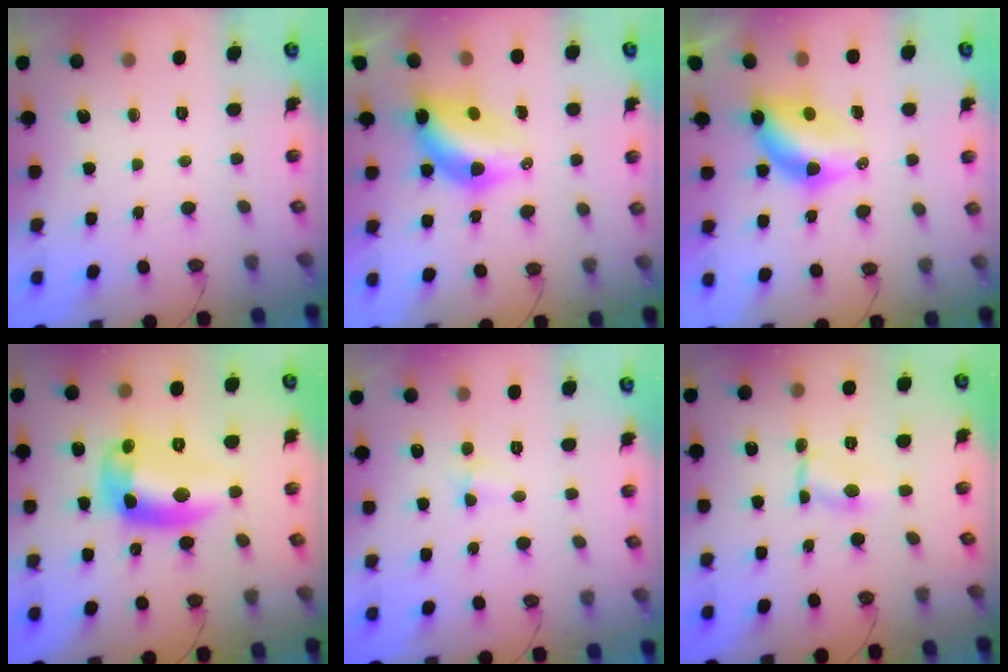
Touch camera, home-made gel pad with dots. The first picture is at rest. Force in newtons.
{"total": 9.6, "press": 9.5, "slide": 0.9}
{"total": 10.6, "press": 9.9, "slide": 3.9}
{"total": 14.9, "press": 14.8, "slide": 0.9}
{"total": 4.4, "press": 4.4, "slide": 0.6}
{"total": 1.0, "press": 1.0, "slide": 0.1}